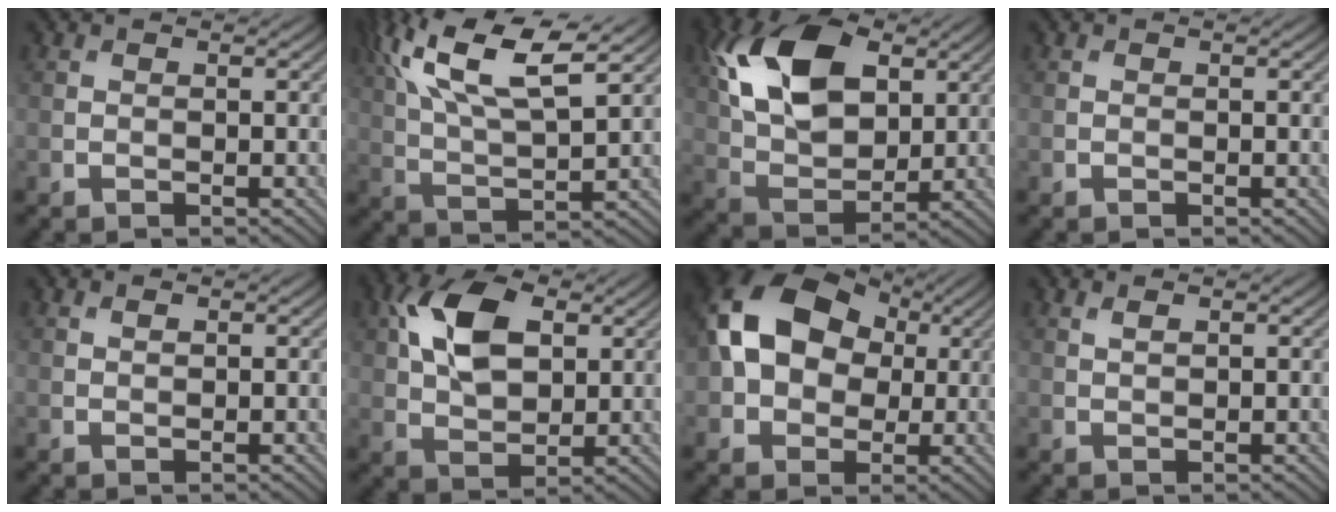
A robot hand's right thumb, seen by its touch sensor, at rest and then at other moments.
{"total": 14.6, "force": [7.4, 5.2, 11.4], "torque": [-0.250, 0.025, 0.123]}
{"total": 14.2, "force": [4.9, 8.8, 10.0], "torque": [-0.221, 0.021, 0.089]}
{"total": 0.0}
{"total": 0.7, "force": [0.5, 0.3, 0.4], "torque": [-0.010, -0.001, 0.010]}
{"total": 10.3, "force": [3.1, 6.1, 7.6], "torque": [-0.177, 0.015, 0.054]}
{"total": 13.7, "force": [2.3, 10.2, 8.8], "torque": [-0.181, 0.011, 0.032]}
{"total": 1.0, "force": [0.7, 0.3, 0.7], "torque": [-0.020, 0.001, 0.015]}